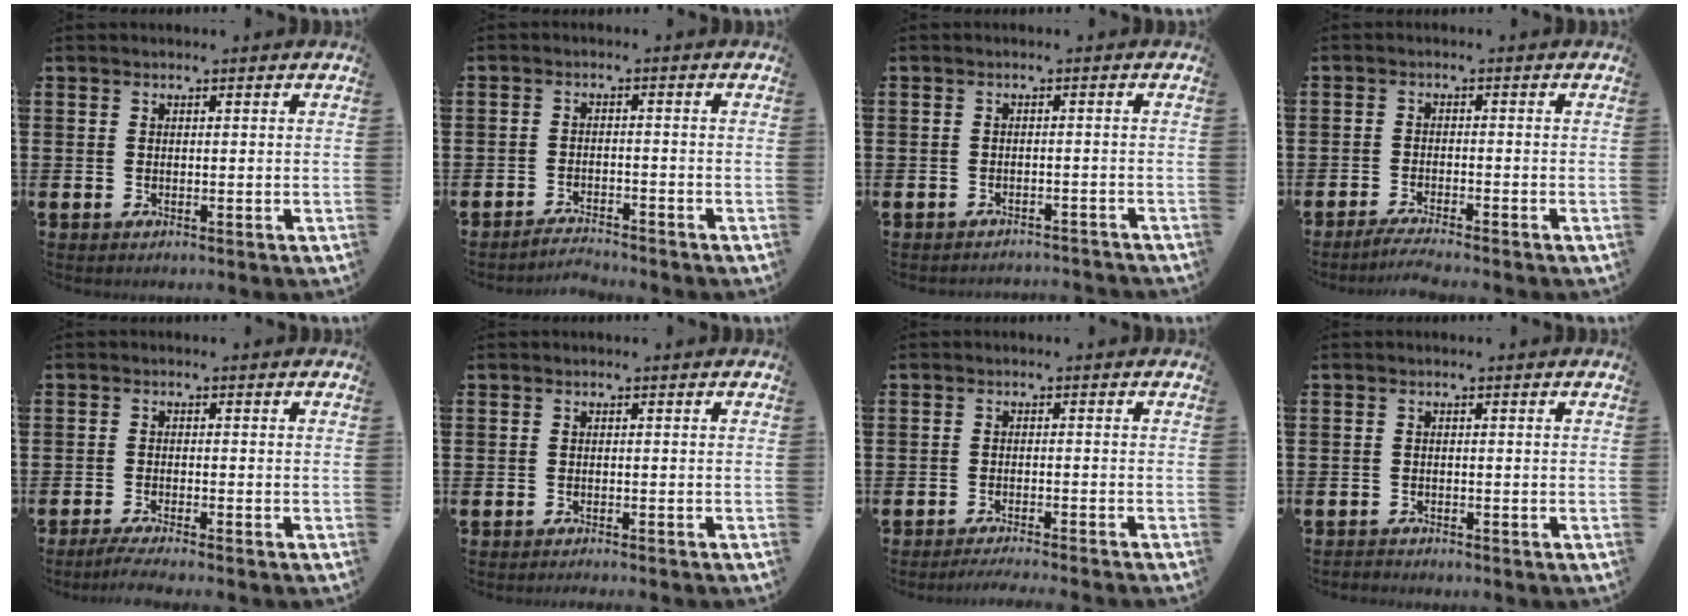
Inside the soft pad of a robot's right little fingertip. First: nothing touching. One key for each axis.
{"total": 2.2, "fx": -2.2, "fy": -0.1, "fz": 0.0, "tx": -0.004, "ty": 0.003, "tz": -0.046}
{"total": 1.3, "fx": -1.3, "fy": -0.1, "fz": 0.0, "tx": -0.002, "ty": 0.003, "tz": -0.027}
{"total": 2.3, "fx": -2.0, "fy": -0.2, "fz": 1.1, "tx": -0.017, "ty": 0.001, "tz": -0.037}
{"total": 1.9, "fx": -1.5, "fy": -0.1, "fz": 1.2, "tx": -0.018, "ty": 0.000, "tz": -0.028}
{"total": 0.6, "fx": -0.6, "fy": -0.1, "fz": 0.0, "tx": 0.000, "ty": -0.002, "tz": -0.012}
{"total": 1.5, "fx": -1.5, "fy": -0.3, "fz": 0.3, "tx": -0.004, "ty": 0.002, "tz": -0.028}
{"total": 0.7, "fx": -0.7, "fy": 0.1, "fz": -0.1, "tx": 0.000, "ty": -0.001, "tz": -0.014}